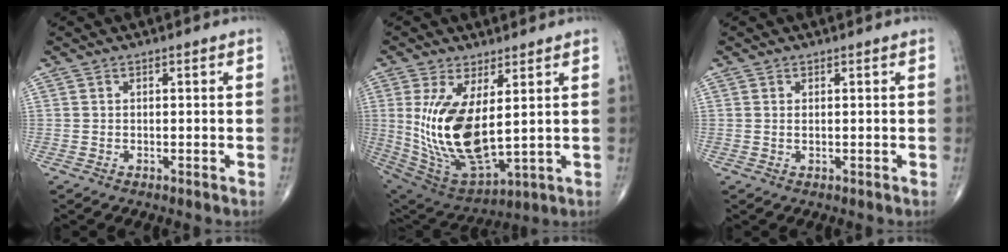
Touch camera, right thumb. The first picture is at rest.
{"total": 17.0, "force": [2.1, 7.3, 15.2], "torque": [-0.303, -0.030, 0.065]}
{"total": 0.6, "force": [0.2, 0.1, 0.5], "torque": [-0.009, -0.001, 0.003]}